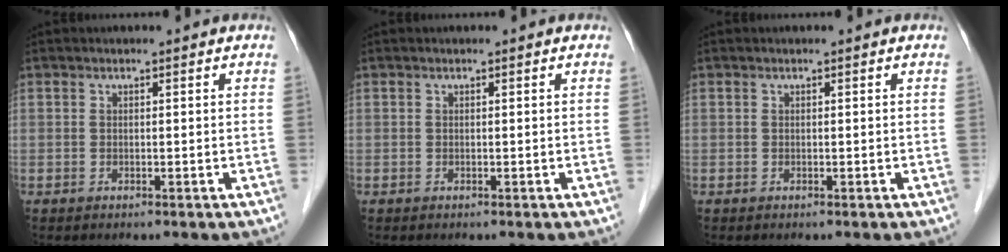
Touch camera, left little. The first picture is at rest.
{"total": 0.0}
{"total": 0.0}